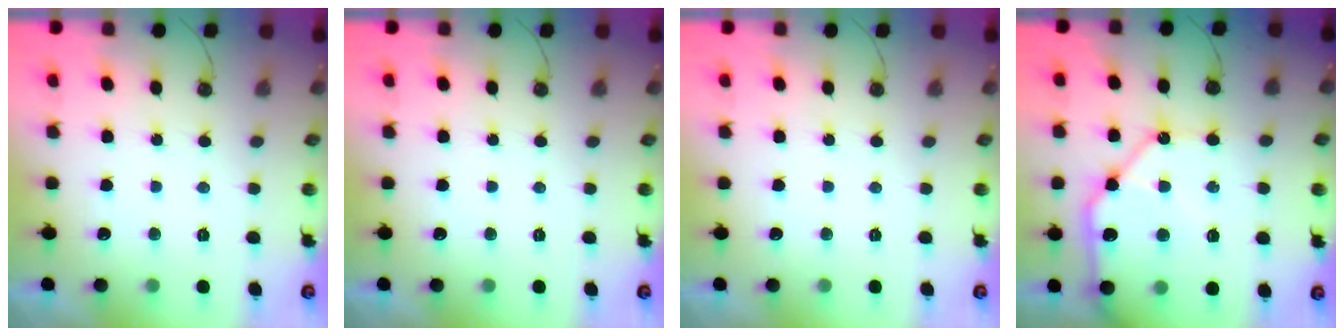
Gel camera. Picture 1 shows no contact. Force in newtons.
{"total": 0.0}
{"total": 0.0}
{"total": 17.9, "press": 17.7, "slide": 2.4}